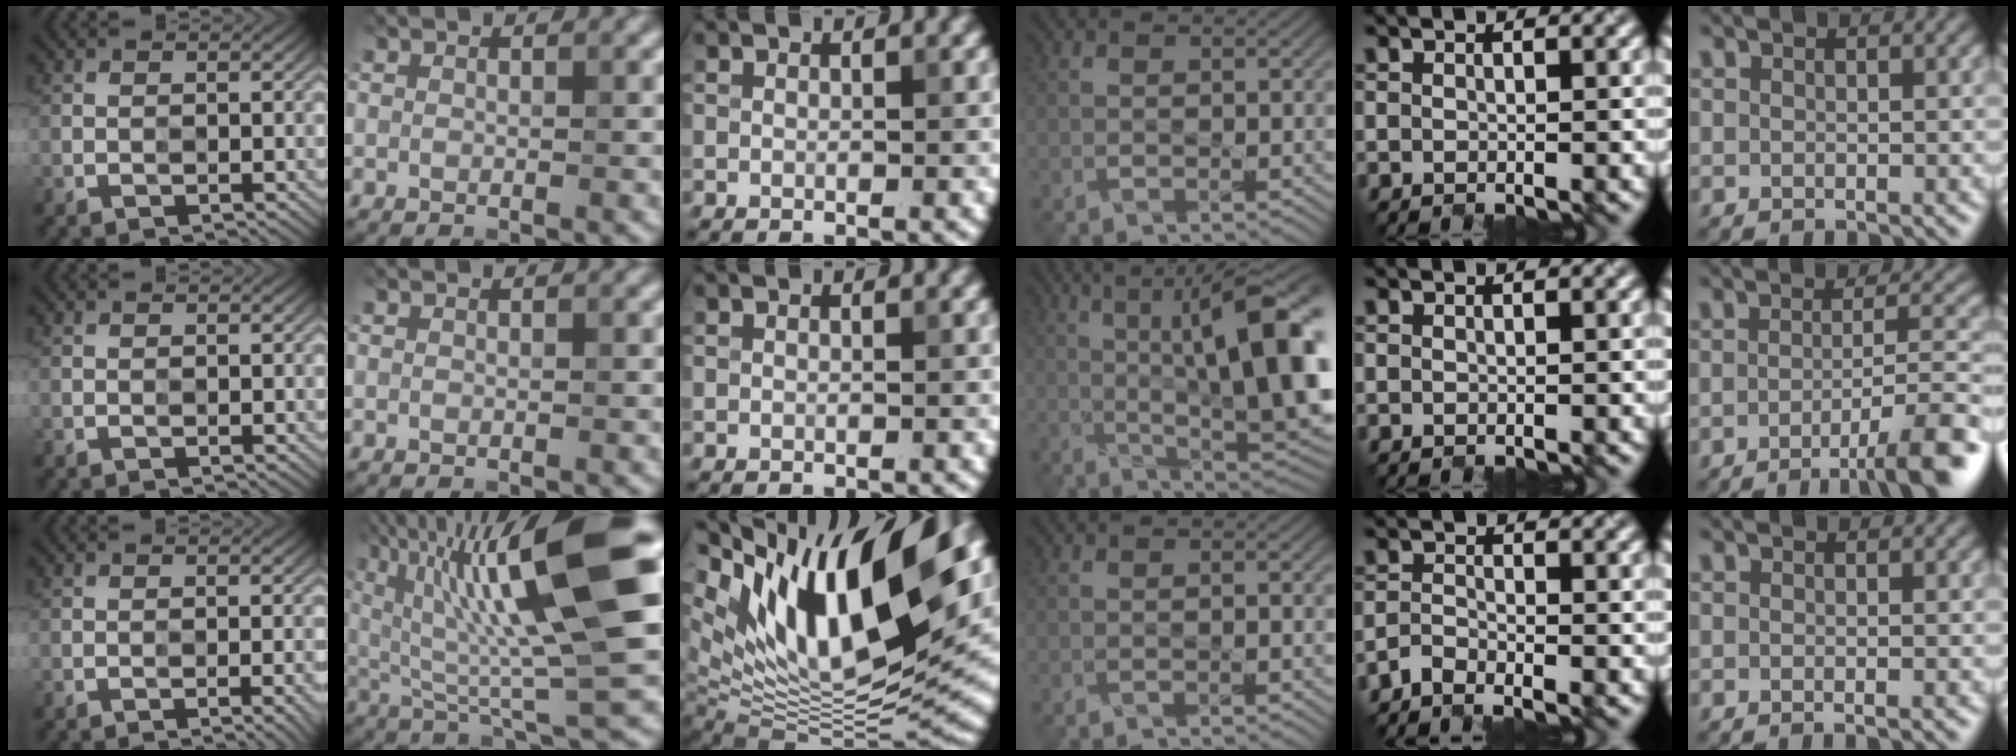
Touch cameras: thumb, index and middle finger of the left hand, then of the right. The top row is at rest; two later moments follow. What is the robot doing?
{"motion": "open", "object": "pencil case"}